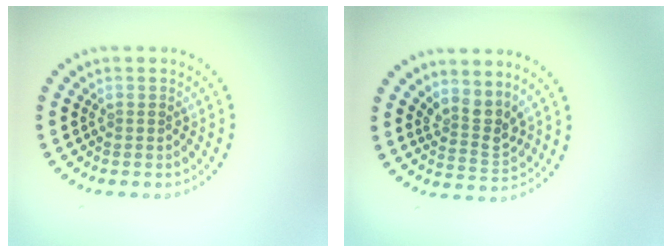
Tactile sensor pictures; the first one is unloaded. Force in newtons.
{"total": 2.6, "press": 2.0, "slide": 1.7}